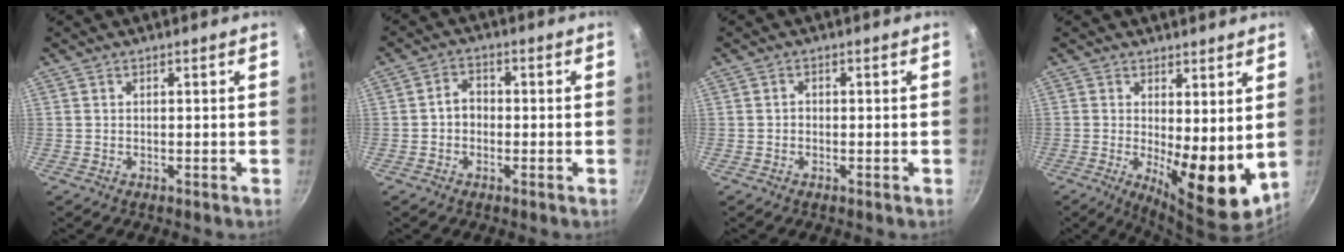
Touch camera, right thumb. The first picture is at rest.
{"total": 3.7, "force": [-0.5, 3.0, 2.1], "torque": [-0.016, 0.014, -0.014]}
{"total": 0.9, "force": [-0.2, 0.8, 0.4], "torque": [-0.006, 0.003, -0.004]}
{"total": 10.9, "force": [0.7, 3.8, 10.2], "torque": [-0.132, -0.031, 0.017]}